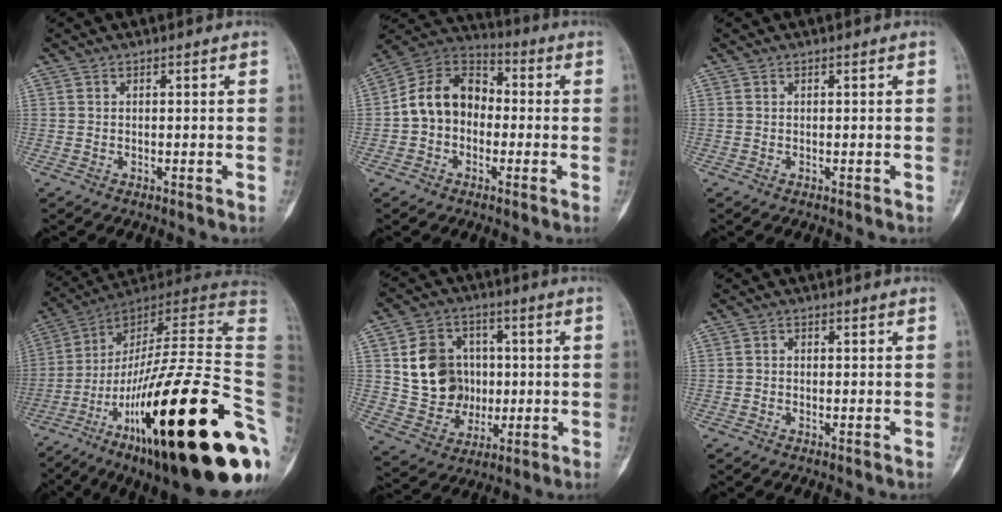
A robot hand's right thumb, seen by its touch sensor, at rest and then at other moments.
{"total": 12.5, "force": [-1.1, 9.7, 7.7], "torque": [-0.115, 0.043, -0.036]}
{"total": 0.0}
{"total": 39.3, "force": [-11.6, 8.6, 36.5], "torque": [-0.497, 0.074, -0.188]}
{"total": 13.8, "force": [1.5, 11.8, 7.0], "torque": [-0.077, 0.005, 0.040]}
{"total": 0.7, "force": [-0.3, 0.5, 0.3], "torque": [-0.003, 0.002, -0.010]}